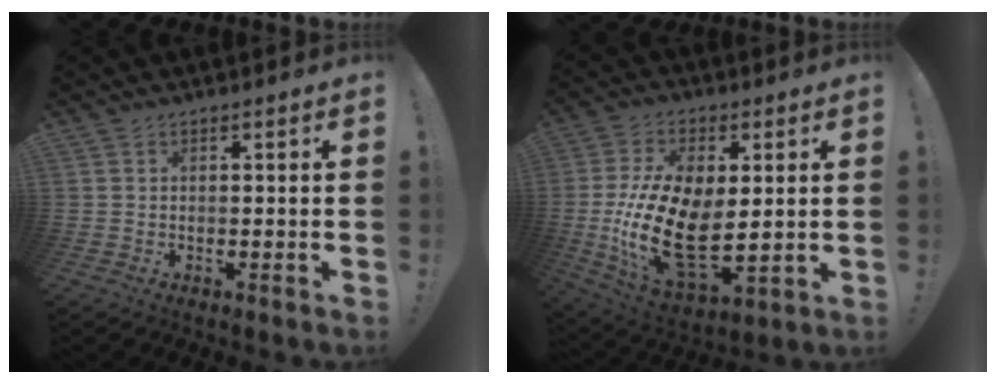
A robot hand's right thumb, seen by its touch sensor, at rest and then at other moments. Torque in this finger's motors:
{"motor_torque": [1.70, 3.31, 1.88, -0.88, 0.71]}